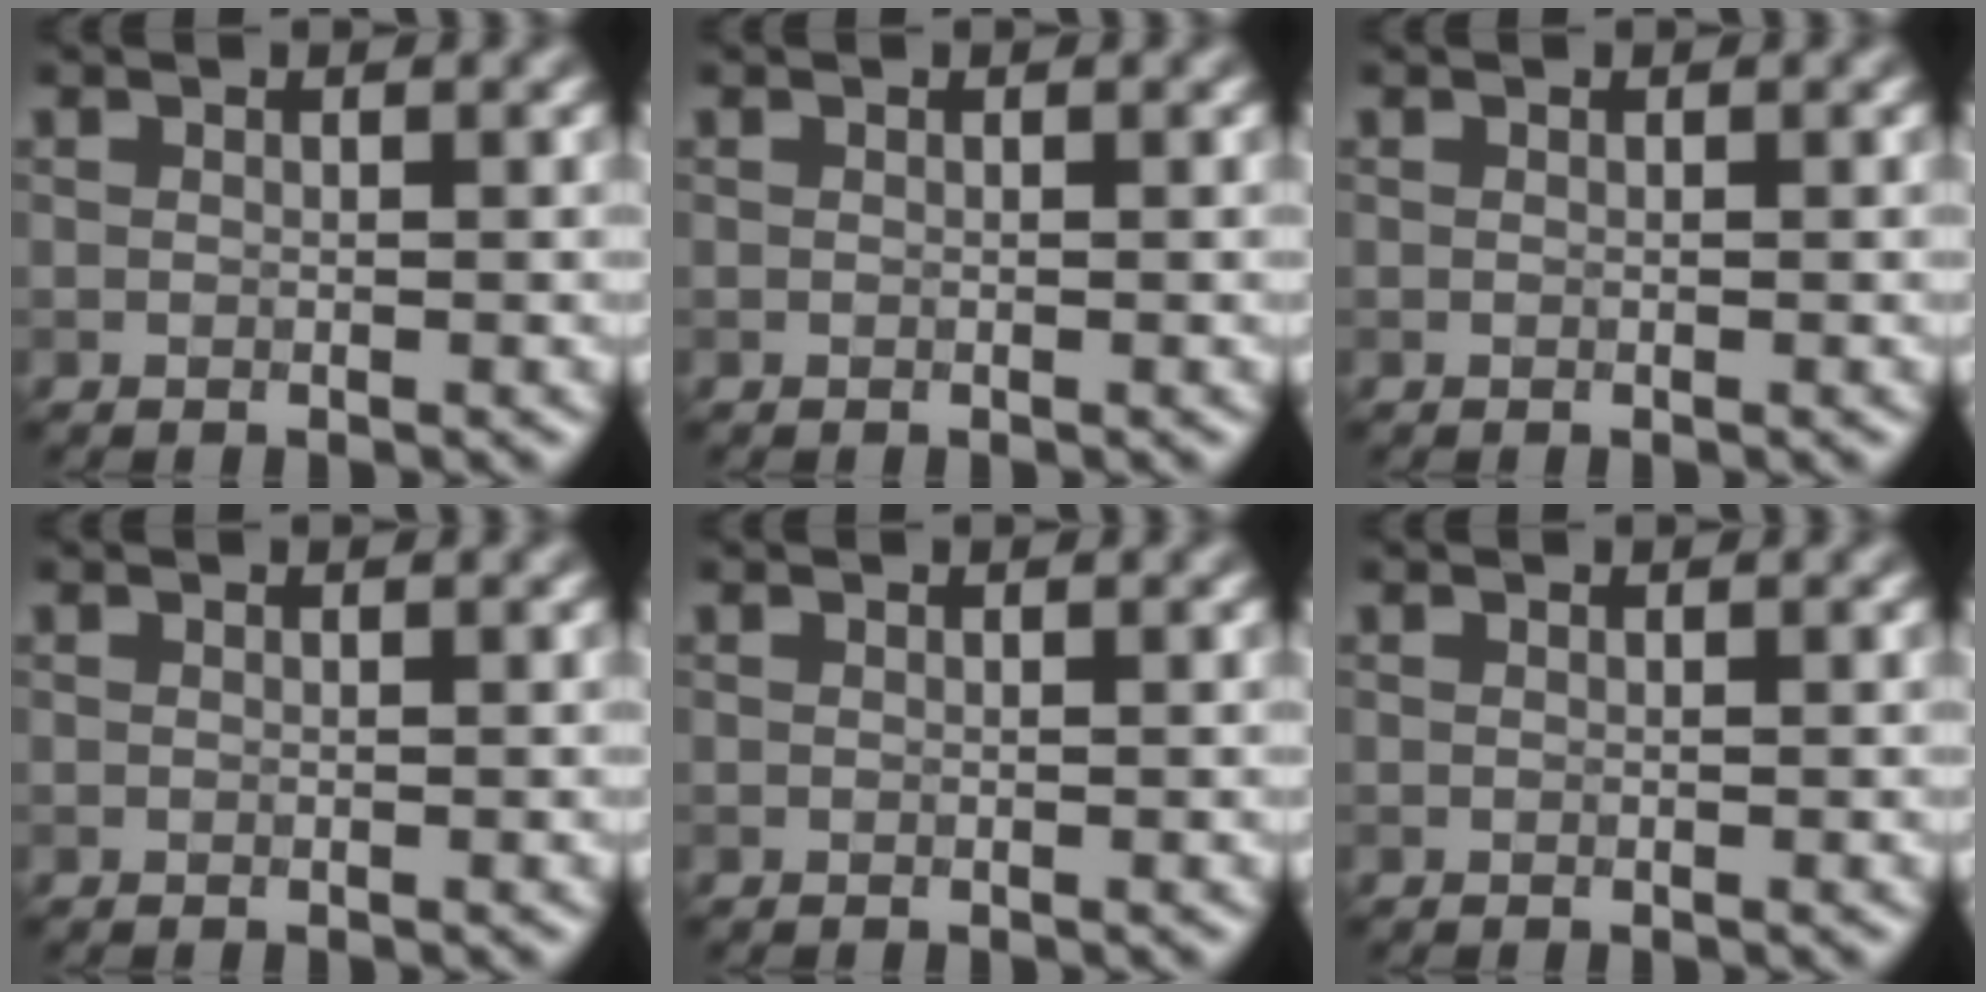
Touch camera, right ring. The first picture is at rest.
{"total": 0.0}
{"total": 0.0}
{"total": 0.0}
{"total": 0.0}
{"total": 0.0}